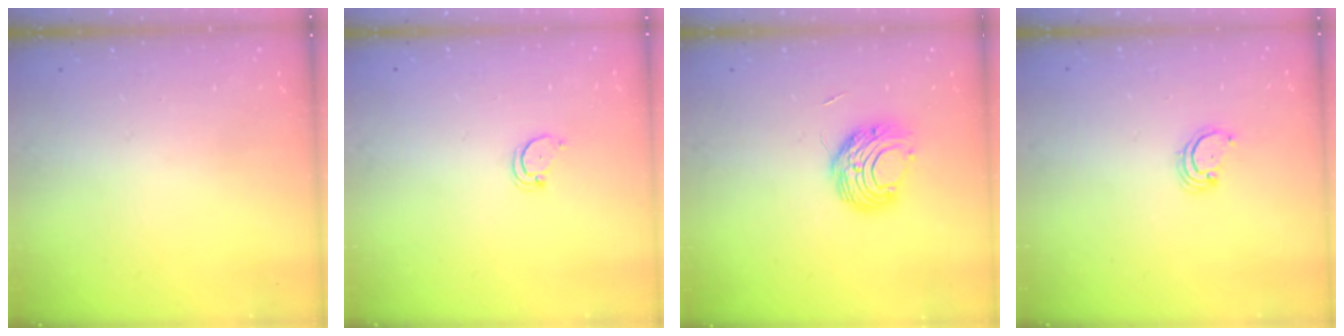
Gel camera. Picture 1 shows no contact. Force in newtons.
{"total": 2.5, "press": 2.5, "slide": 0.2}
{"total": 9.7, "press": 9.7, "slide": 0.9}
{"total": 2.5, "press": 2.5, "slide": 0.2}